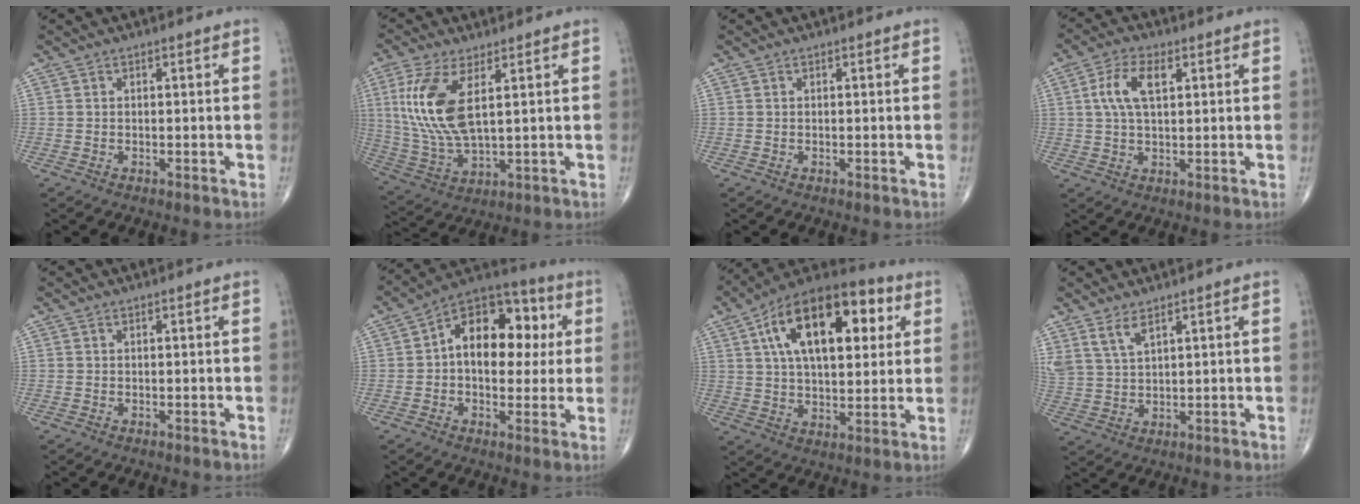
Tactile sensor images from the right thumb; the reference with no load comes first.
{"total": 13.6, "force": [3.7, 5.4, 11.9], "torque": [-0.271, -0.014, 0.085]}
{"total": 0.0}
{"total": 7.3, "force": [2.1, 3.5, 6.0], "torque": [-0.127, 0.009, 0.040]}
{"total": 0.0}
{"total": 16.9, "force": [2.5, 10.6, 13.0], "torque": [-0.145, 0.029, 0.028]}
{"total": 22.8, "force": [7.4, 11.5, 18.2], "torque": [-0.270, 0.010, 0.112]}
{"total": 5.1, "force": [3.5, 1.9, 3.2], "torque": [-0.067, -0.015, 0.079]}